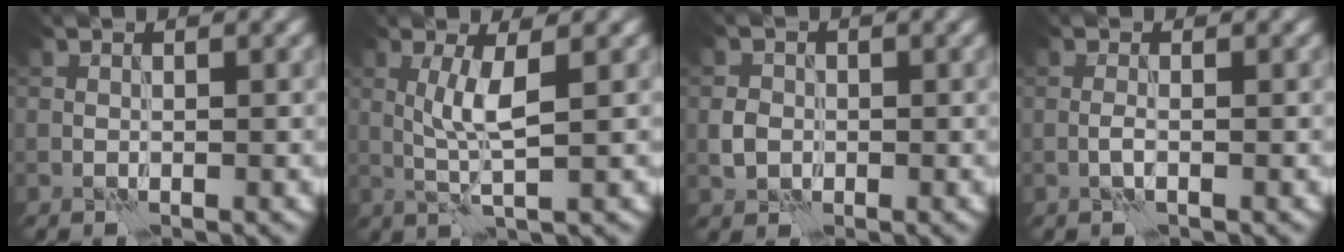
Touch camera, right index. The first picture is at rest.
{"total": 3.4, "force": [0.6, 0.5, 3.3], "torque": [-0.072, 0.004, 0.014]}
{"total": 1.8, "force": [-0.1, 1.6, 0.7], "torque": [-0.010, 0.002, -0.006]}
{"total": 0.8, "force": [-0.2, 0.1, 0.8], "torque": [-0.018, 0.002, -0.006]}